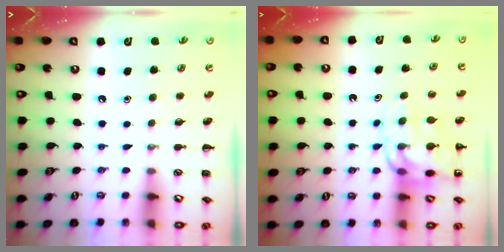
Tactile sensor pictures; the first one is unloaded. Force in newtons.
{"total": 12.3, "press": 12.0, "slide": 2.9}